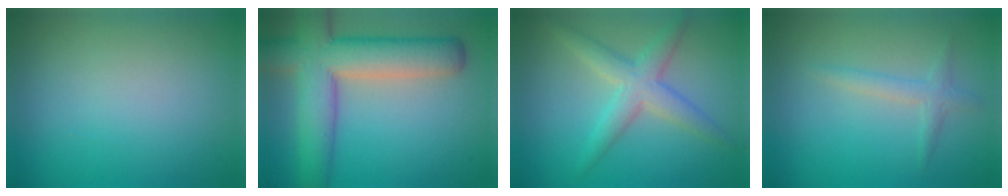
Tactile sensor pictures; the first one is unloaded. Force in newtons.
{"total": 9.4, "press": 9.4, "slide": 0.5}
{"total": 3.9, "press": 3.9, "slide": 0.2}
{"total": 1.7, "press": 1.7, "slide": 0.1}